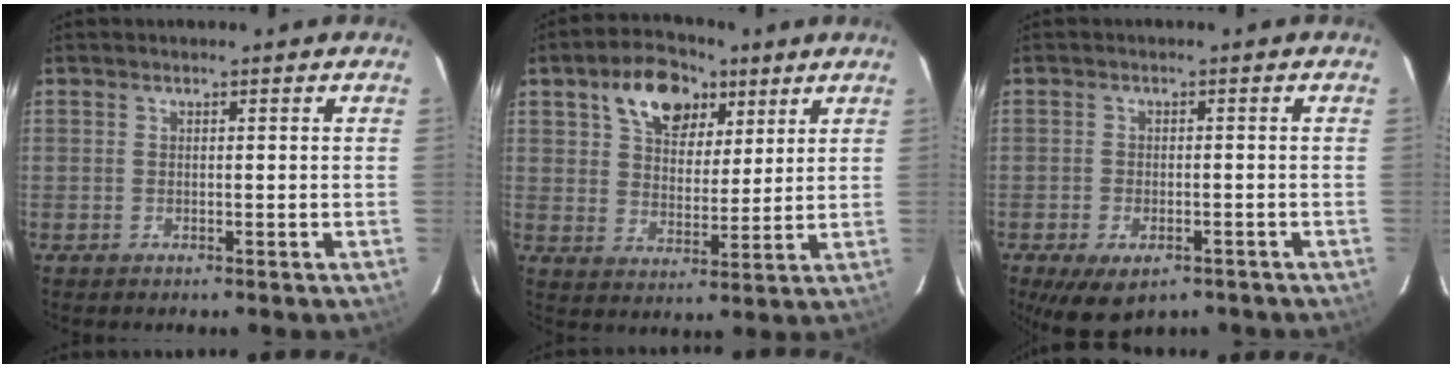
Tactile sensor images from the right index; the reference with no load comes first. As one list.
[{"total": 12.3, "force": [6.8, 7.4, 7.1], "torque": [-0.124, 0.026, 0.116]}, {"total": 8.1, "force": [-5.0, 4.2, 4.9], "torque": [-0.103, -0.024, -0.070]}]